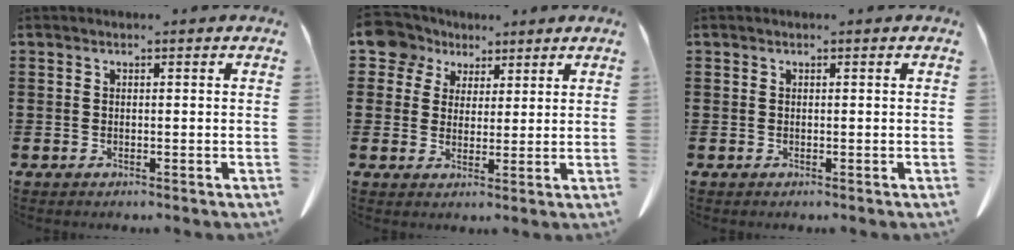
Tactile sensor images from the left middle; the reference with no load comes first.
{"total": 6.2, "force": [3.9, 4.6, 1.2], "torque": [-0.049, -0.002, 0.072]}
{"total": 0.0}